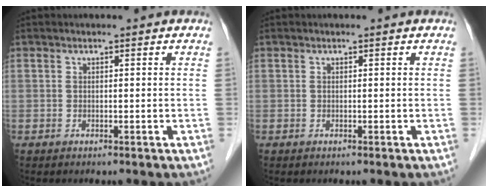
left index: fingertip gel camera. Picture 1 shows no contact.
{"total": 0.0}